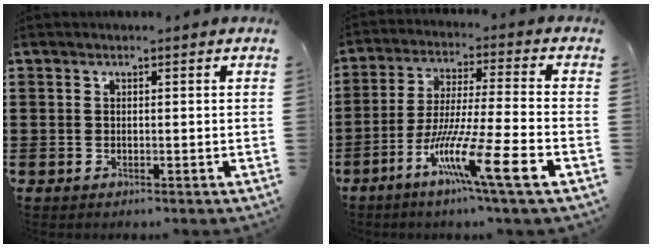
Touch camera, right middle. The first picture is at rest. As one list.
[{"total": 11.9, "force": [-6.3, 0.4, 10.1], "torque": [-0.197, -0.008, -0.122]}]